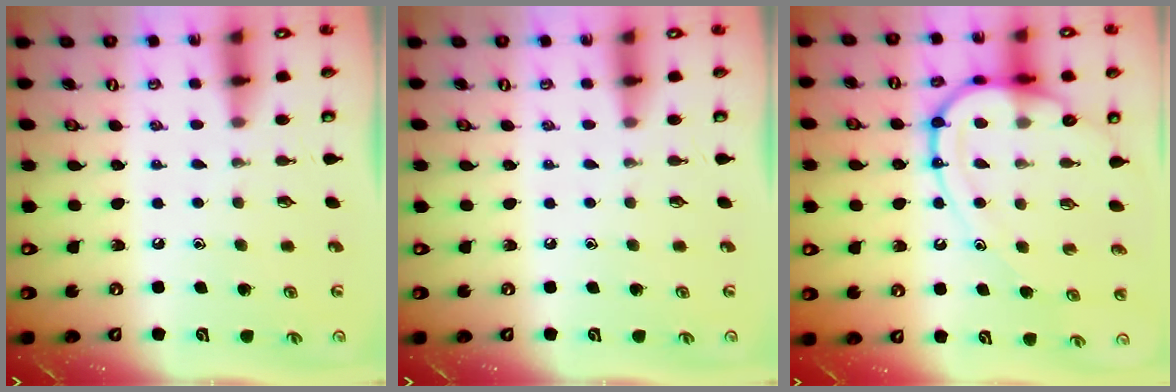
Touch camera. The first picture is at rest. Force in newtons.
{"total": 0.0}
{"total": 14.5, "press": 14.4, "slide": 1.2}